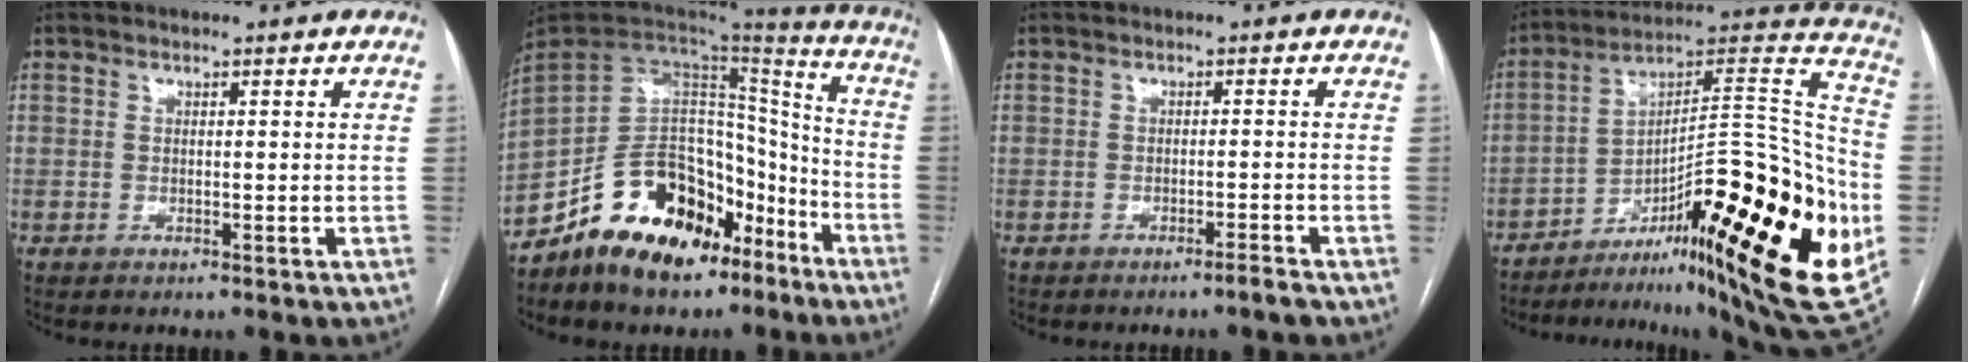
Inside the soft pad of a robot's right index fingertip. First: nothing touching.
{"total": 19.9, "force": [-12.6, 11.3, 10.5], "torque": [-0.179, 0.056, -0.206]}
{"total": 2.0, "force": [-1.7, -0.3, 1.0], "torque": [-0.016, -0.001, -0.026]}
{"total": 35.0, "force": [-12.6, 7.3, 31.8], "torque": [-0.394, 0.017, -0.185]}